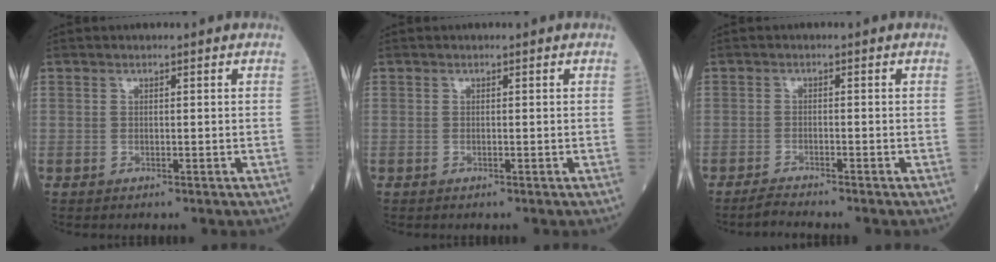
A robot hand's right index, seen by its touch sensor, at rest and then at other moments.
{"total": 0.0}
{"total": 2.3, "force": [-2.2, -0.7, 0.5], "torque": [-0.021, -0.012, -0.042]}